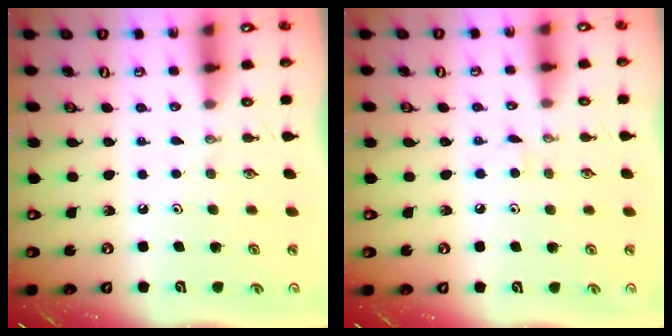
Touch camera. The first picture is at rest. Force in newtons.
{"total": 2.8, "press": 2.8, "slide": 0.3}